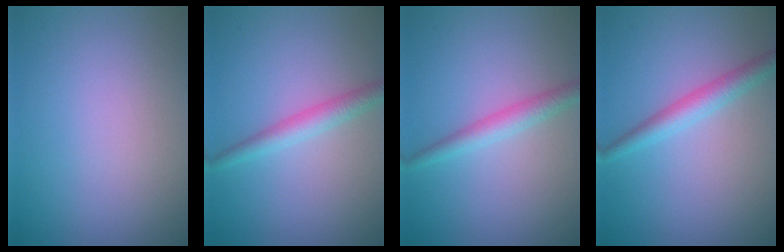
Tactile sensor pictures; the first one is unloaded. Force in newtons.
{"total": 2.3, "press": 2.3, "slide": 0.1}
{"total": 2.3, "press": 2.3, "slide": 0.1}
{"total": 2.6, "press": 2.6, "slide": 0.0}